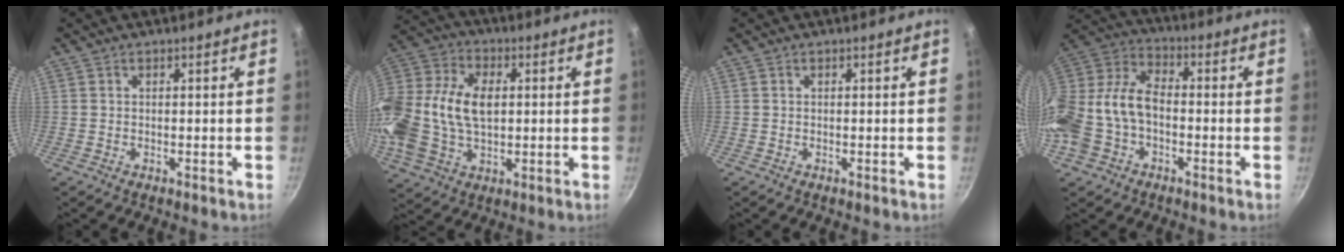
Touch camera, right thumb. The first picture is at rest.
{"total": 21.1, "force": [1.1, 13.9, 15.8], "torque": [-0.327, 0.026, 0.012]}
{"total": 0.0}
{"total": 17.9, "force": [-3.7, 12.5, 12.2], "torque": [-0.252, 0.053, -0.083]}